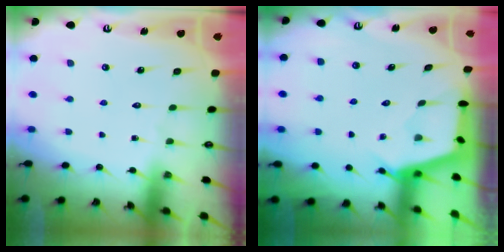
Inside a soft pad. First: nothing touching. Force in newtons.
{"total": 2.5, "press": 2.5, "slide": 0.4}